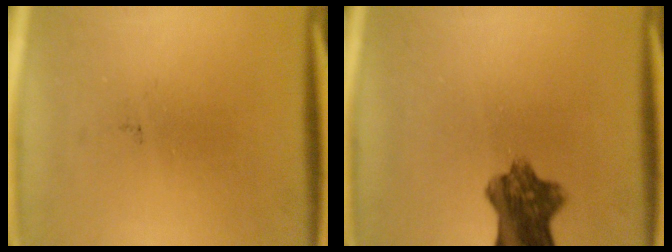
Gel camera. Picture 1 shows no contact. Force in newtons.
{"total": 8.1}